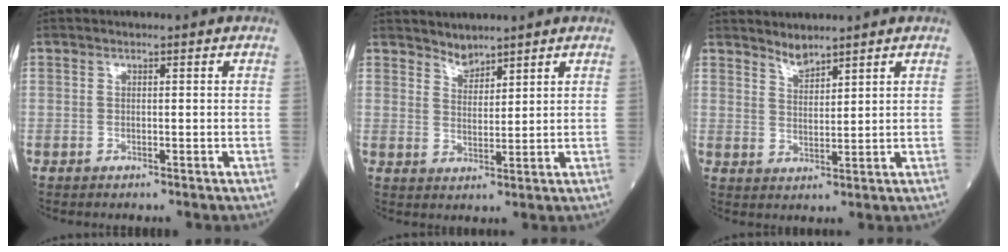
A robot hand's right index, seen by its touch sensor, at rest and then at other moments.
{"total": 2.8, "force": [2.7, 0.7, 0.2], "torque": [-0.002, 0.002, 0.050]}
{"total": 2.7, "force": [2.6, 0.3, 0.6], "torque": [-0.011, -0.004, 0.051]}